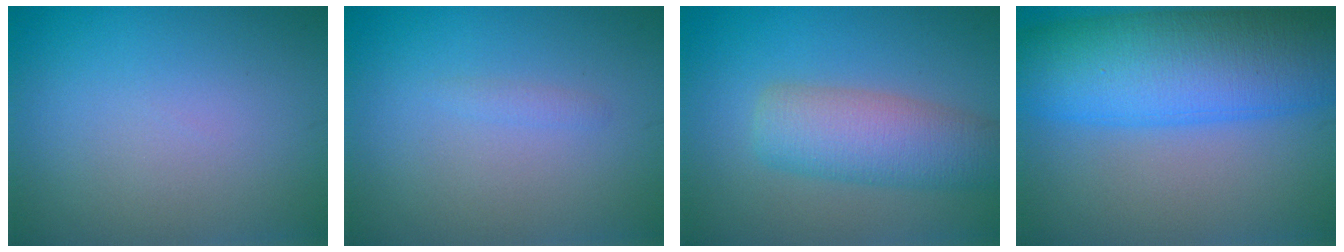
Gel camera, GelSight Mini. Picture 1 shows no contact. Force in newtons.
{"total": 0.6, "press": 0.6, "slide": 0.1}
{"total": 5.9, "press": 5.9, "slide": 0.3}
{"total": 12.4, "press": 12.4, "slide": 0.2}